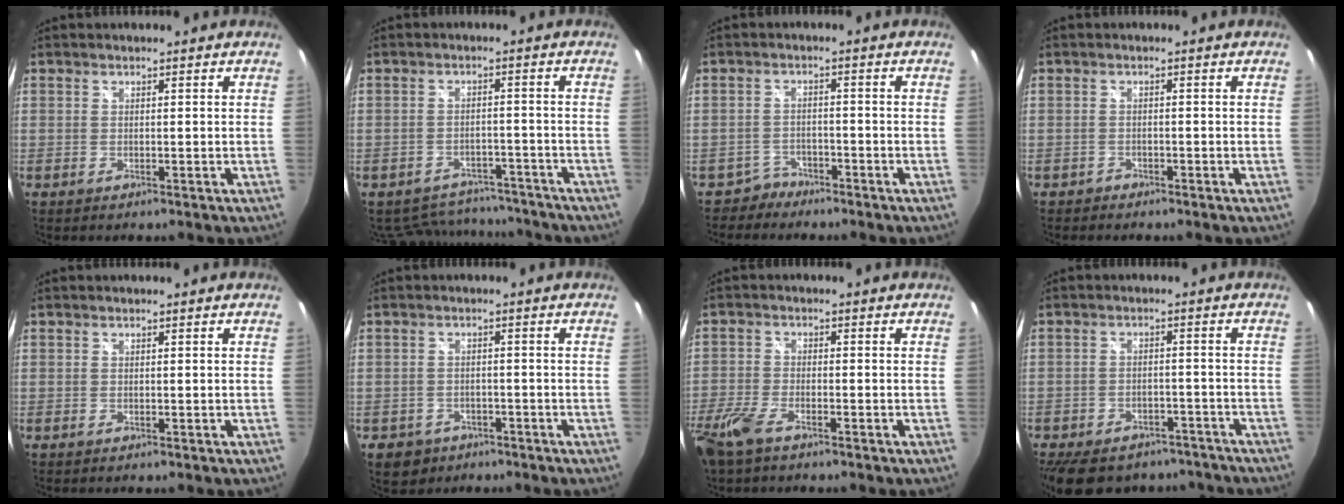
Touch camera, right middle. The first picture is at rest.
{"total": 11.0, "force": [-9.5, 5.1, 2.4], "torque": [-0.062, 0.021, -0.116]}
{"total": 3.1, "force": [-2.5, 1.6, -0.6], "torque": [0.008, 0.012, -0.047]}
{"total": 1.2, "force": [-1.0, 0.6, 0.0], "torque": [-0.006, 0.003, -0.018]}
{"total": 0.0}
{"total": 5.3, "force": [-2.9, 4.1, 1.4], "torque": [-0.041, 0.002, -0.037]}
{"total": 8.6, "force": [-5.8, 3.2, 5.4], "torque": [-0.142, -0.024, -0.119]}
{"total": 19.7, "force": [-15.6, 9.3, 7.6], "torque": [-0.175, 0.011, -0.201]}